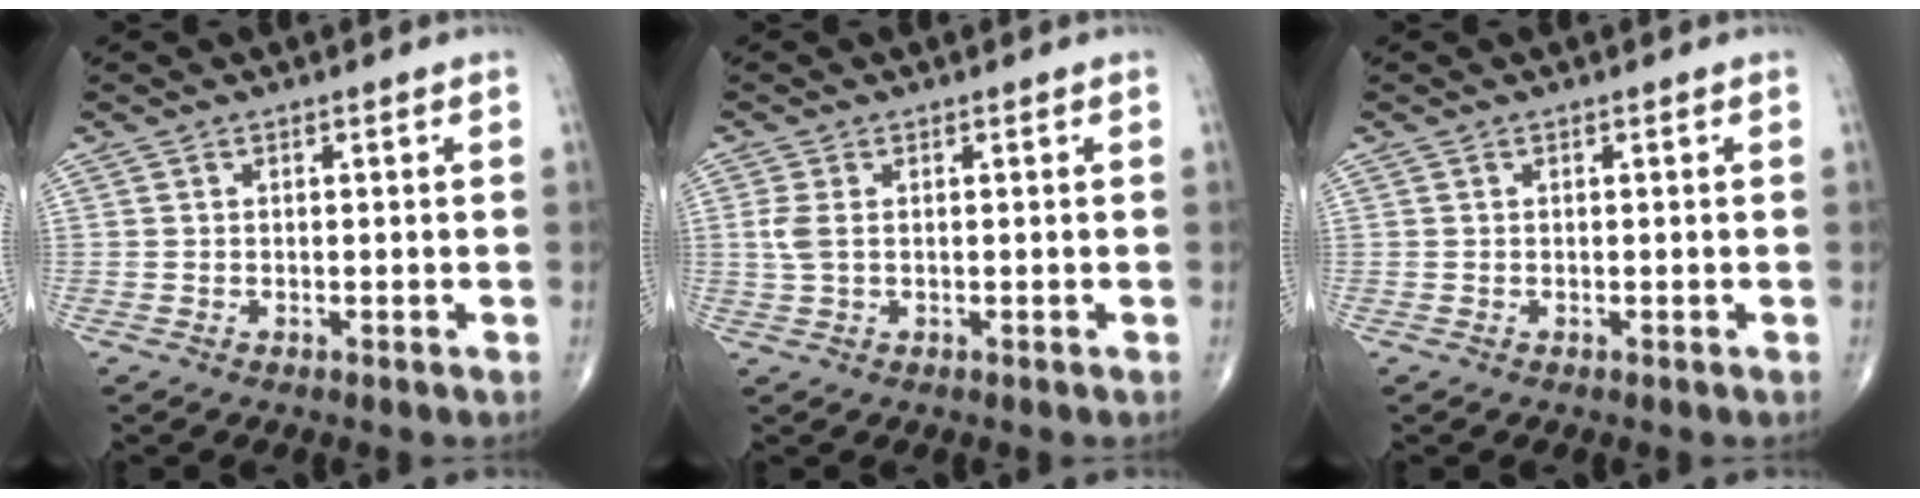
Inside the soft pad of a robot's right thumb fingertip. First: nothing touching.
{"total": 2.5, "force": [0.3, 1.3, 2.1], "torque": [-0.064, 0.004, 0.008]}
{"total": 0.0}